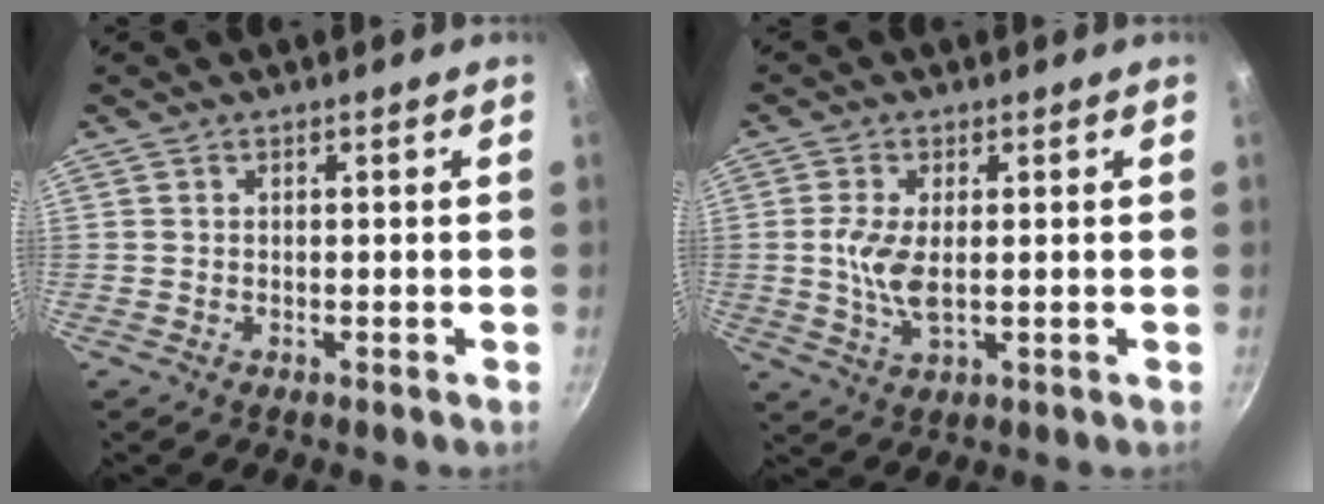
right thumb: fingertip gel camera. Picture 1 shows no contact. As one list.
[{"total": 6.1, "force": [0.2, 2.6, 5.5], "torque": [-0.121, -0.005, 0.005]}]